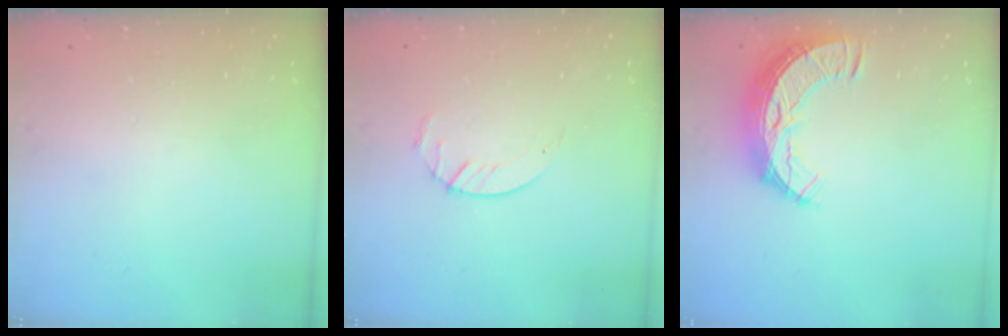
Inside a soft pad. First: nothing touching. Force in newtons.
{"total": 3.0, "press": 3.0, "slide": 0.4}
{"total": 10.6, "press": 10.6, "slide": 0.8}